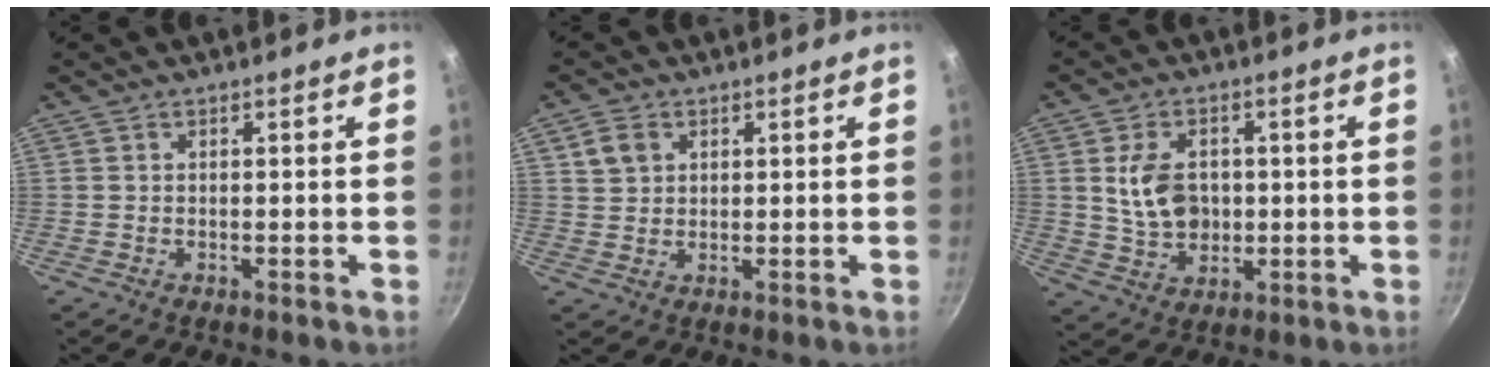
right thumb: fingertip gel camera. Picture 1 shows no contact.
{"total": 4.0, "force": [1.6, 3.2, 1.8], "torque": [-0.019, 0.003, 0.031]}
{"total": 7.4, "force": [0.9, 5.3, 5.0], "torque": [-0.075, -0.006, 0.021]}